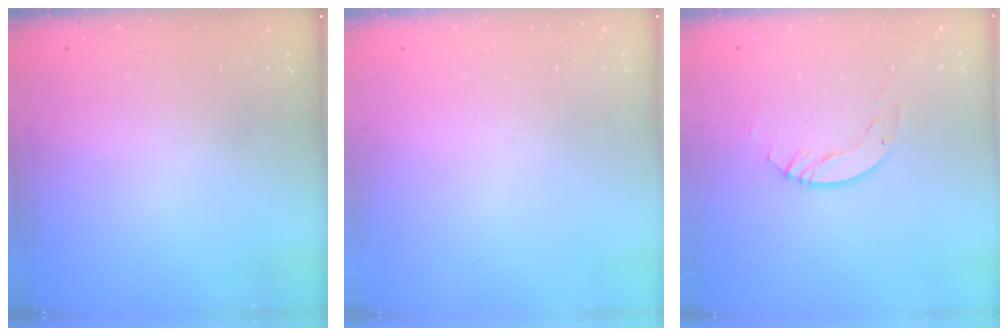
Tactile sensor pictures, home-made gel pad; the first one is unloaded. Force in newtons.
{"total": 0.0}
{"total": 4.1, "press": 4.1, "slide": 0.4}